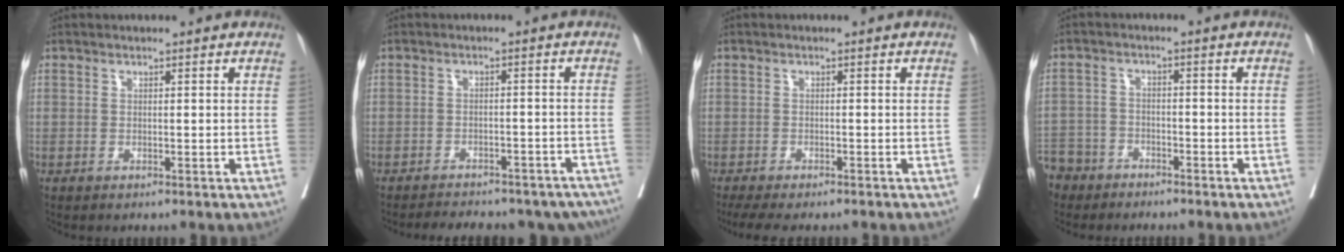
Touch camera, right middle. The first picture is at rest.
{"total": 17.8, "force": [-15.7, 6.2, 5.8], "torque": [-0.097, 0.005, -0.179]}
{"total": 8.0, "force": [-6.8, 1.8, 3.9], "torque": [-0.055, -0.008, -0.100]}
{"total": 8.7, "force": [-7.0, 5.1, 1.3], "torque": [-0.051, -0.004, -0.128]}